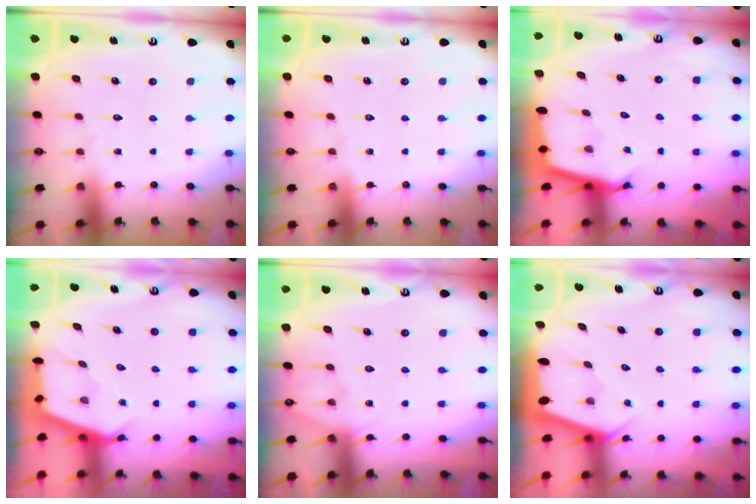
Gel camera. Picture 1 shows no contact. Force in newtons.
{"total": 0.0}
{"total": 2.5, "press": 2.5, "slide": 0.1}
{"total": 2.6, "press": 2.6, "slide": 0.3}
{"total": 4.8, "press": 4.8, "slide": 0.7}
{"total": 2.1, "press": 2.0, "slide": 0.3}